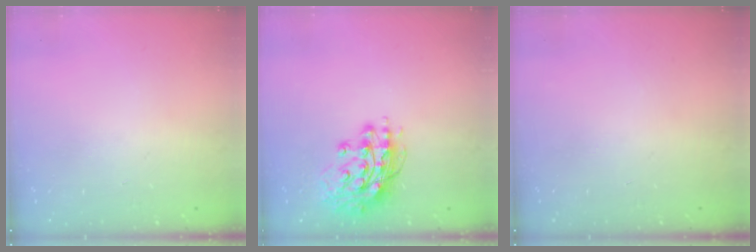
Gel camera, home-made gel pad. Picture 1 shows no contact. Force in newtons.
{"total": 13.5, "press": 13.4, "slide": 1.3}
{"total": 0.0}